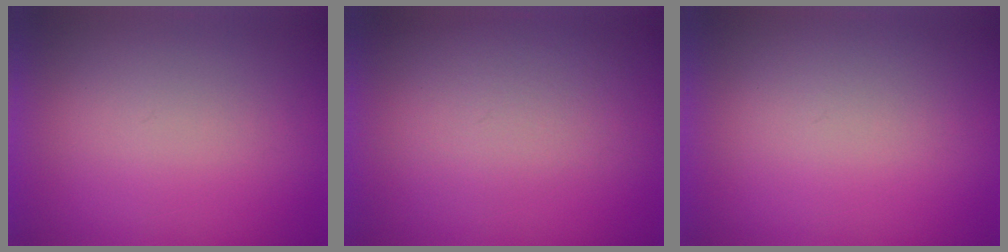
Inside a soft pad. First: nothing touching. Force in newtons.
{"total": 3.7}
{"total": 1.0}